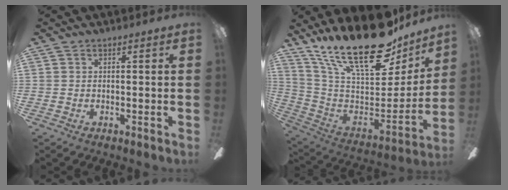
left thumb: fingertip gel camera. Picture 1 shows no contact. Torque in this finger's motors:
{"motor_torque": [2.85, 0.99, 1.35, -1.42, 0.48]}